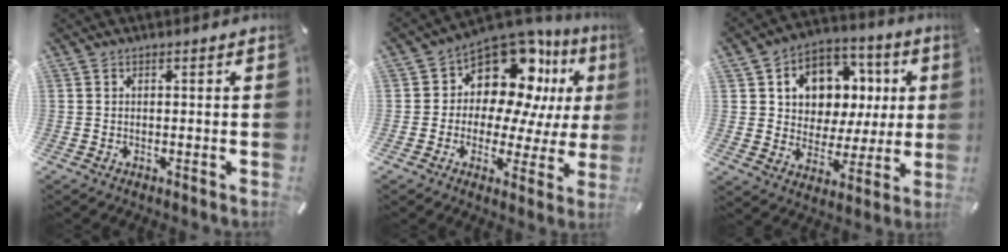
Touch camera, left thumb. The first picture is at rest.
{"total": 14.1, "force": [8.5, 9.1, 6.7], "torque": [-0.117, -0.078, 0.151]}
{"total": 10.8, "force": [2.2, 9.9, 3.6], "torque": [-0.061, -0.017, 0.048]}